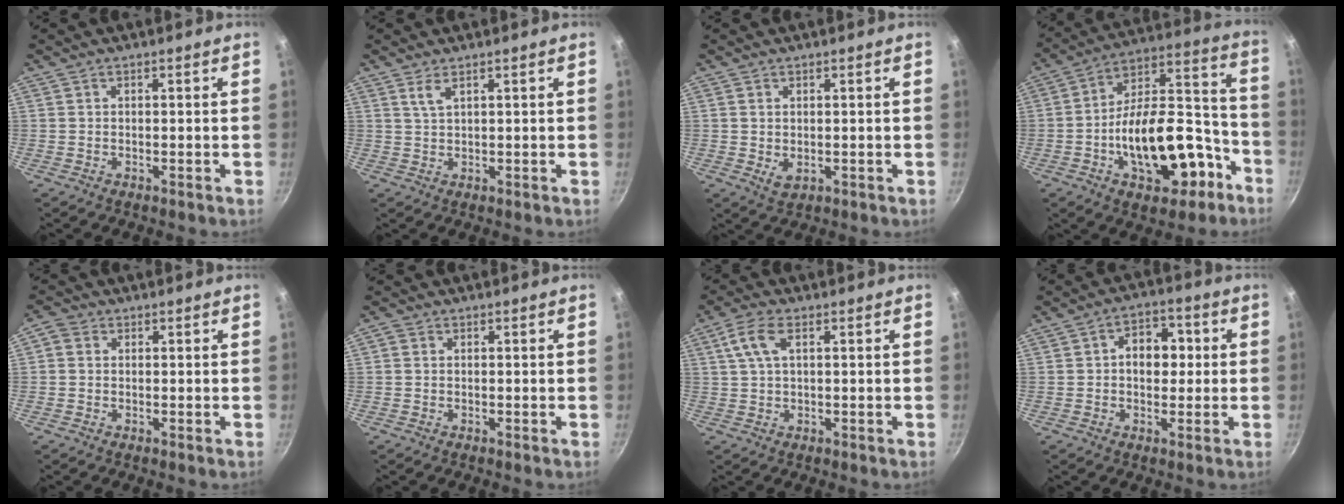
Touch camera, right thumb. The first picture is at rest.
{"total": 2.1, "force": [1.2, 0.7, 1.5], "torque": [-0.033, -0.006, 0.029]}
{"total": 2.6, "force": [0.1, 1.7, 1.9], "torque": [-0.033, -0.005, 0.007]}
{"total": 22.4, "force": [-8.5, 11.9, 17.0], "torque": [-0.220, 0.087, -0.116]}
{"total": 2.6, "force": [0.3, 2.3, 1.0], "torque": [-0.016, 0.007, -0.004]}
{"total": 1.1, "force": [0.0, 1.1, 0.4], "torque": [-0.007, 0.005, -0.002]}
{"total": 5.5, "force": [1.8, 2.7, 4.4], "torque": [-0.092, 0.013, 0.036]}
{"total": 7.6, "force": [0.6, 5.5, 5.2], "torque": [-0.036, 0.014, 0.001]}